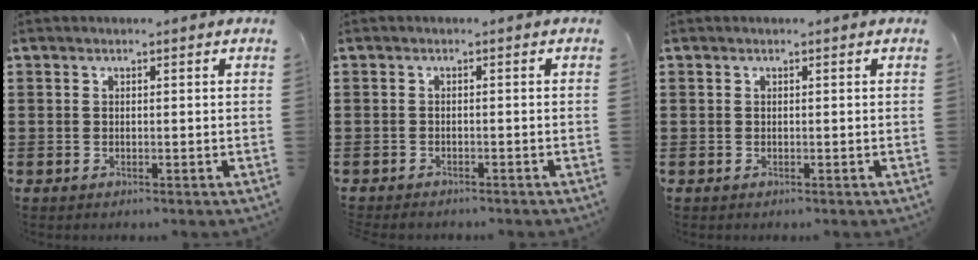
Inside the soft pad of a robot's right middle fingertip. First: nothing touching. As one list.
[{"total": 0.8, "force": [-0.8, 0.1, 0.1], "torque": [-0.005, -0.003, -0.017]}, {"total": 0.0}]